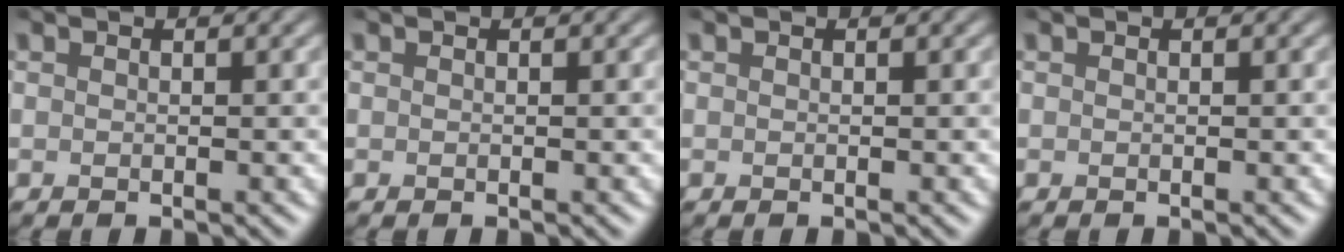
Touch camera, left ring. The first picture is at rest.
{"total": 0.0}
{"total": 0.0}
{"total": 0.0}